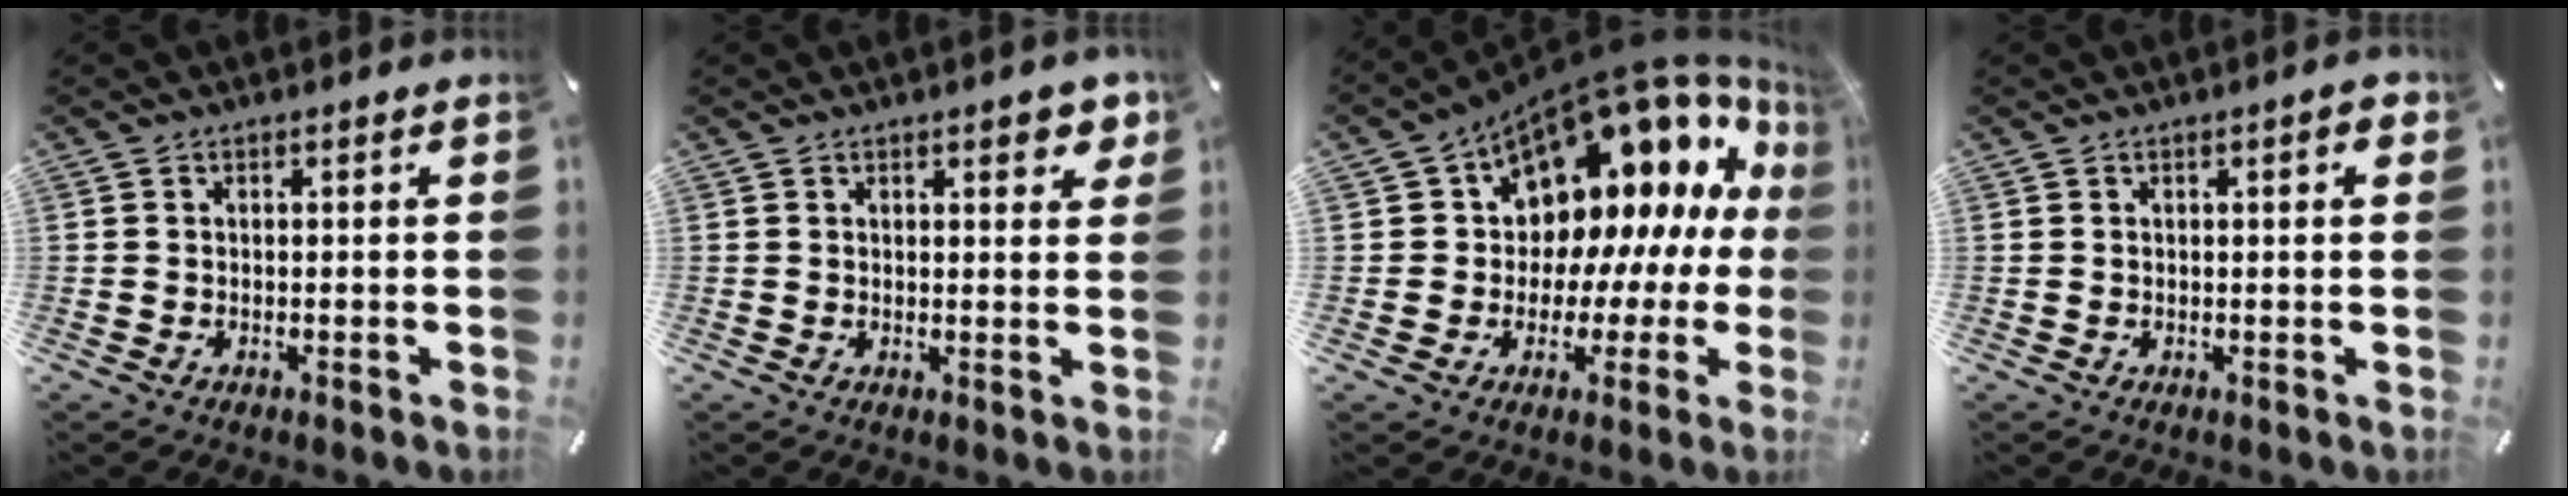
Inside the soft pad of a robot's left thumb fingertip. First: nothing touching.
{"total": 3.9, "force": [2.3, 1.8, 2.6], "torque": [-0.025, -0.010, 0.034]}
{"total": 14.4, "force": [9.3, 9.3, 6.0], "torque": [-0.082, -0.104, 0.164]}
{"total": 2.2, "force": [0.6, 0.5, 2.0], "torque": [-0.032, 0.000, 0.007]}